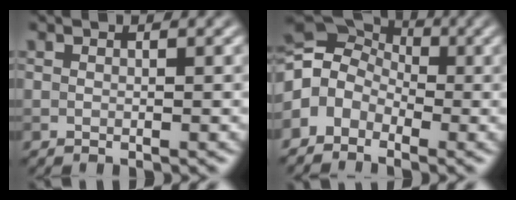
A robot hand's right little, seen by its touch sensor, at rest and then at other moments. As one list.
[{"total": 5.0, "force": [-1.7, 4.0, 2.5], "torque": [-0.048, 0.010, -0.055]}]